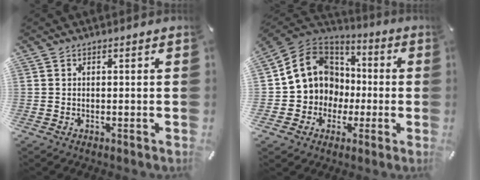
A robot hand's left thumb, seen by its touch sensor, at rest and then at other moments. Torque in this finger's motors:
{"motor_torque": [1.78, 3.23, 0.45, 0.07, 0.15]}